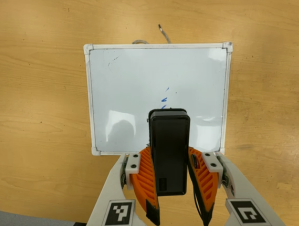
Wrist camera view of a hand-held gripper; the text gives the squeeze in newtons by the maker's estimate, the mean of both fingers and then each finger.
{"total": 5.3, "left": 4.8, "right": 5.9}